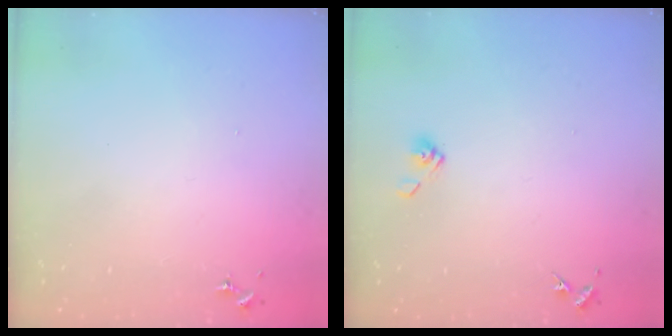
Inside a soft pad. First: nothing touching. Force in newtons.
{"total": 5.4, "press": 4.9, "slide": 2.3}